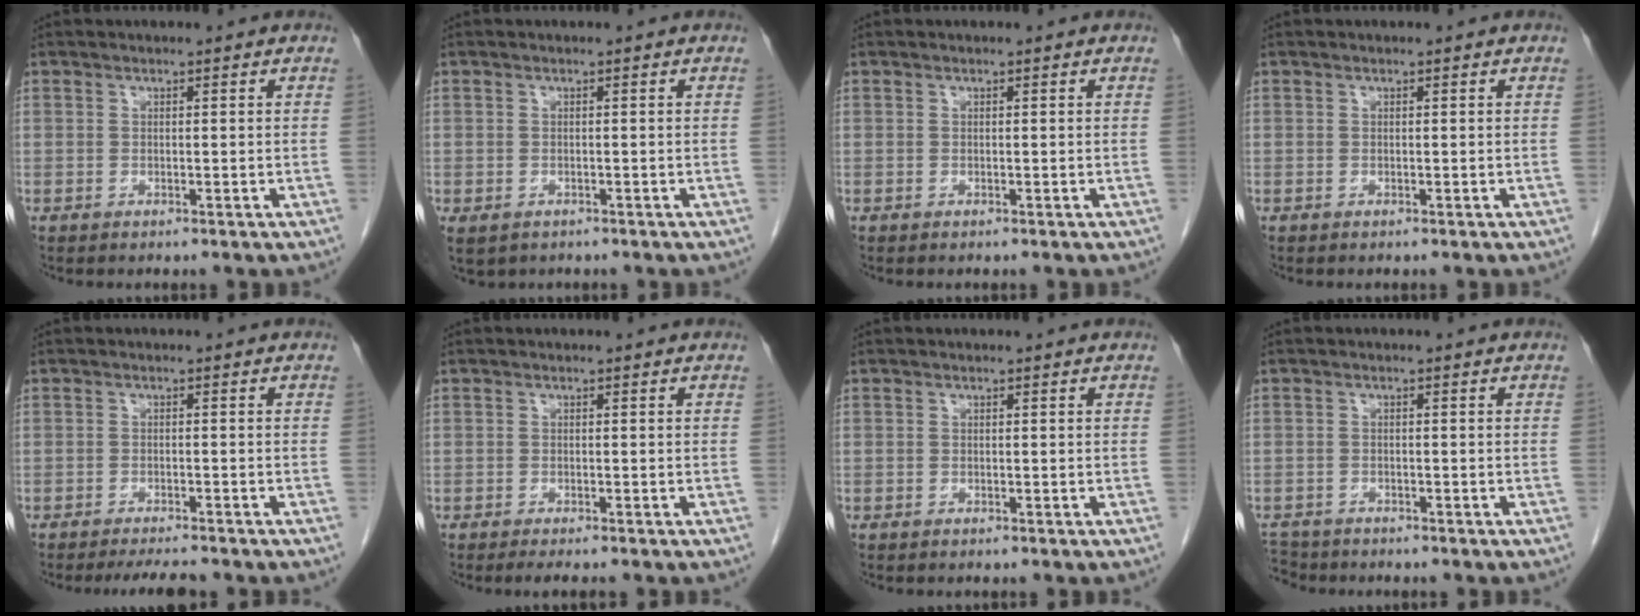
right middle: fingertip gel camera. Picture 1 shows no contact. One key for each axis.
{"total": 5.0, "fx": -3.1, "fy": 3.1, "fz": 2.4, "tx": -0.048, "ty": -0.008, "tz": -0.037}
{"total": 0.0}
{"total": 0.0}
{"total": 4.1, "fx": -3.7, "fy": 0.3, "fz": 1.6, "tx": -0.024, "ty": -0.010, "tz": -0.057}
{"total": 2.5, "fx": -2.0, "fy": 0.3, "fz": 1.4, "tx": -0.018, "ty": -0.006, "tz": -0.025}
{"total": 0.0}
{"total": 3.8, "fx": -3.6, "fy": 1.3, "fz": -0.1, "tx": 0.001, "ty": -0.008, "tz": -0.064}